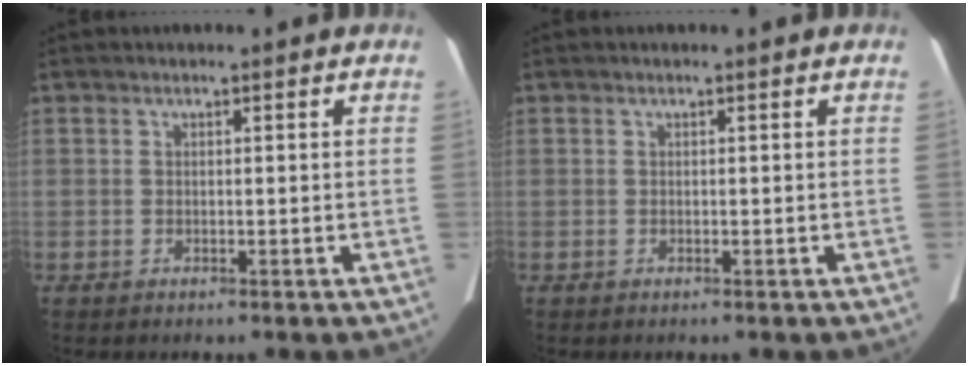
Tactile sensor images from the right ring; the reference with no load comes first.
{"total": 0.0}